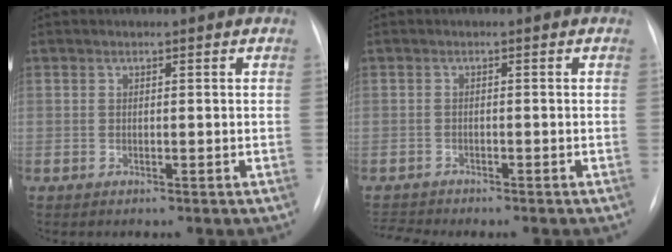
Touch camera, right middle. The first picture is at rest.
{"total": 2.2, "force": [-2.2, -0.2, -0.1], "torque": [0.004, -0.010, -0.035]}